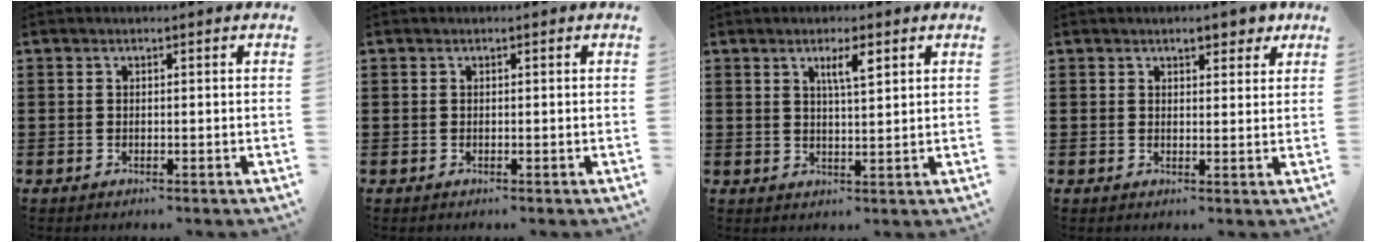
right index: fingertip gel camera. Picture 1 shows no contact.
{"total": 0.0}
{"total": 3.8, "force": [1.9, 0.7, 3.2], "torque": [-0.060, 0.003, 0.029]}
{"total": 3.7, "force": [2.7, 1.5, 2.2], "torque": [-0.024, -0.002, 0.043]}